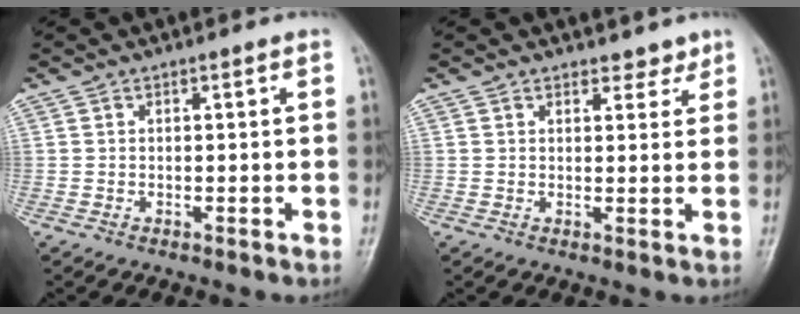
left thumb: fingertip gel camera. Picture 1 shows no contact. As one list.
[{"total": 2.7, "force": [2.2, 1.5, 0.5], "torque": [0.016, -0.012, 0.025]}]